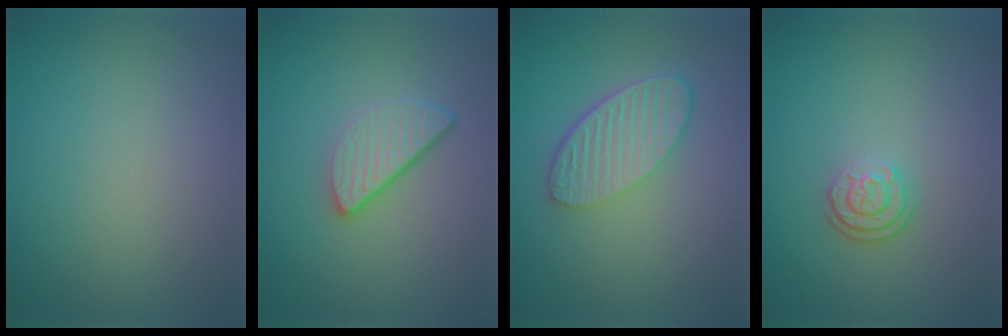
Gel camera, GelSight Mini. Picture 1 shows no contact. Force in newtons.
{"total": 3.4, "press": 2.6, "slide": 2.1}
{"total": 5.6, "press": 4.2, "slide": 3.7}
{"total": 2.5, "press": 2.0, "slide": 1.5}